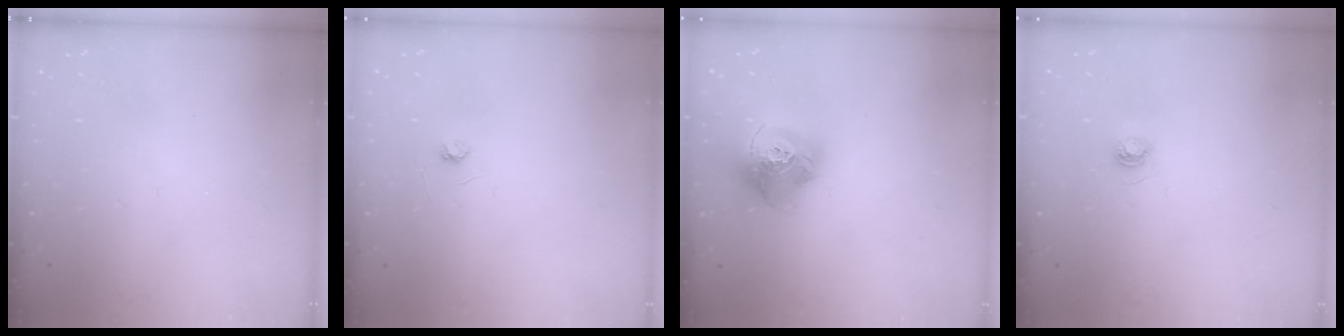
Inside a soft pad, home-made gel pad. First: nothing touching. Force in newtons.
{"total": 2.6, "press": 2.6, "slide": 0.3}
{"total": 17.6, "press": 17.6, "slide": 1.6}
{"total": 3.9, "press": 3.9, "slide": 0.4}